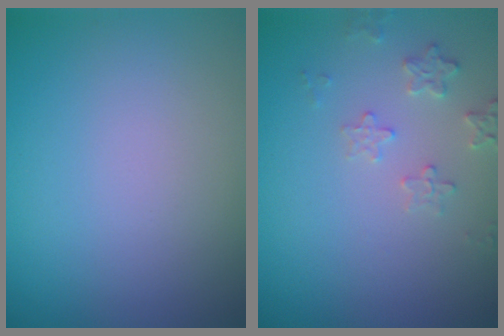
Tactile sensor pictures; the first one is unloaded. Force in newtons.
{"total": 1.9, "press": 1.8, "slide": 0.2}